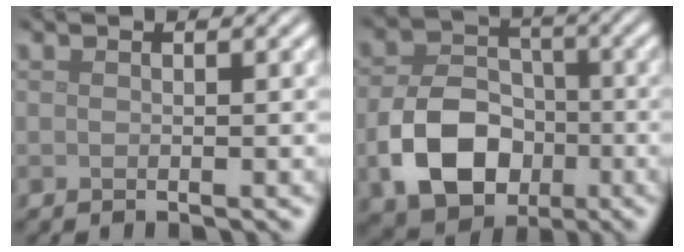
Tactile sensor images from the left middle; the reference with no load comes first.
{"total": 8.2, "force": [-2.7, 6.0, 5.0], "torque": [-0.097, -0.008, -0.048]}